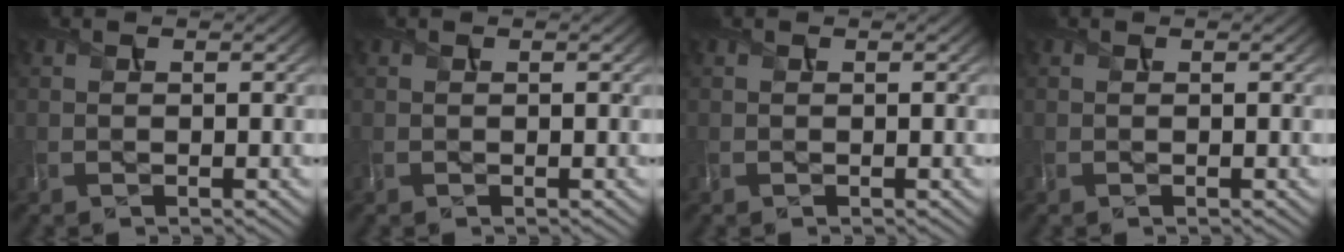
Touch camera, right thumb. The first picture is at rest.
{"total": 0.0}
{"total": 0.0}
{"total": 0.0}